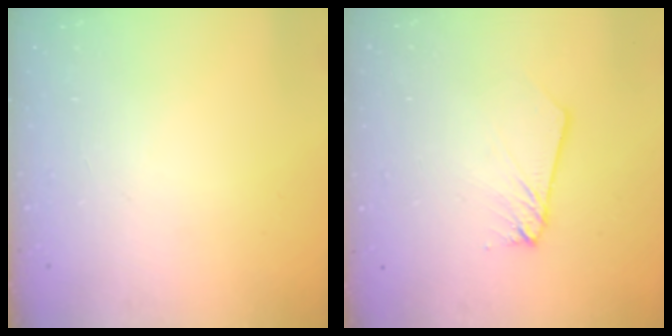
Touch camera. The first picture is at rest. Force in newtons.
{"total": 2.6, "press": 2.6, "slide": 0.2}